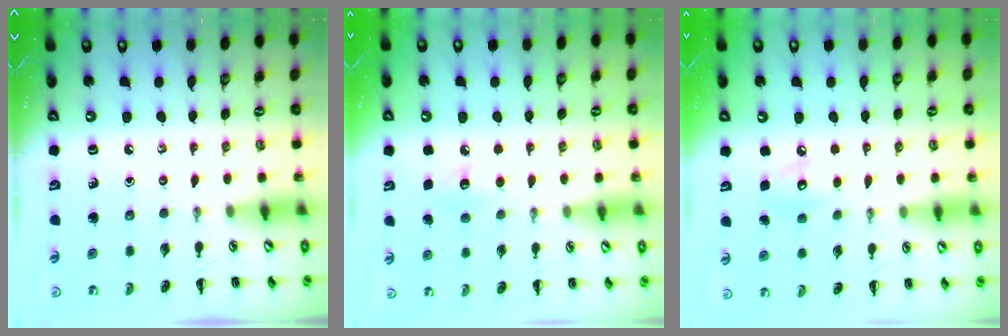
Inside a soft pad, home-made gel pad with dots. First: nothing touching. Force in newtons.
{"total": 6.8, "press": 6.7, "slide": 1.6}
{"total": 6.2, "press": 6.1, "slide": 1.1}